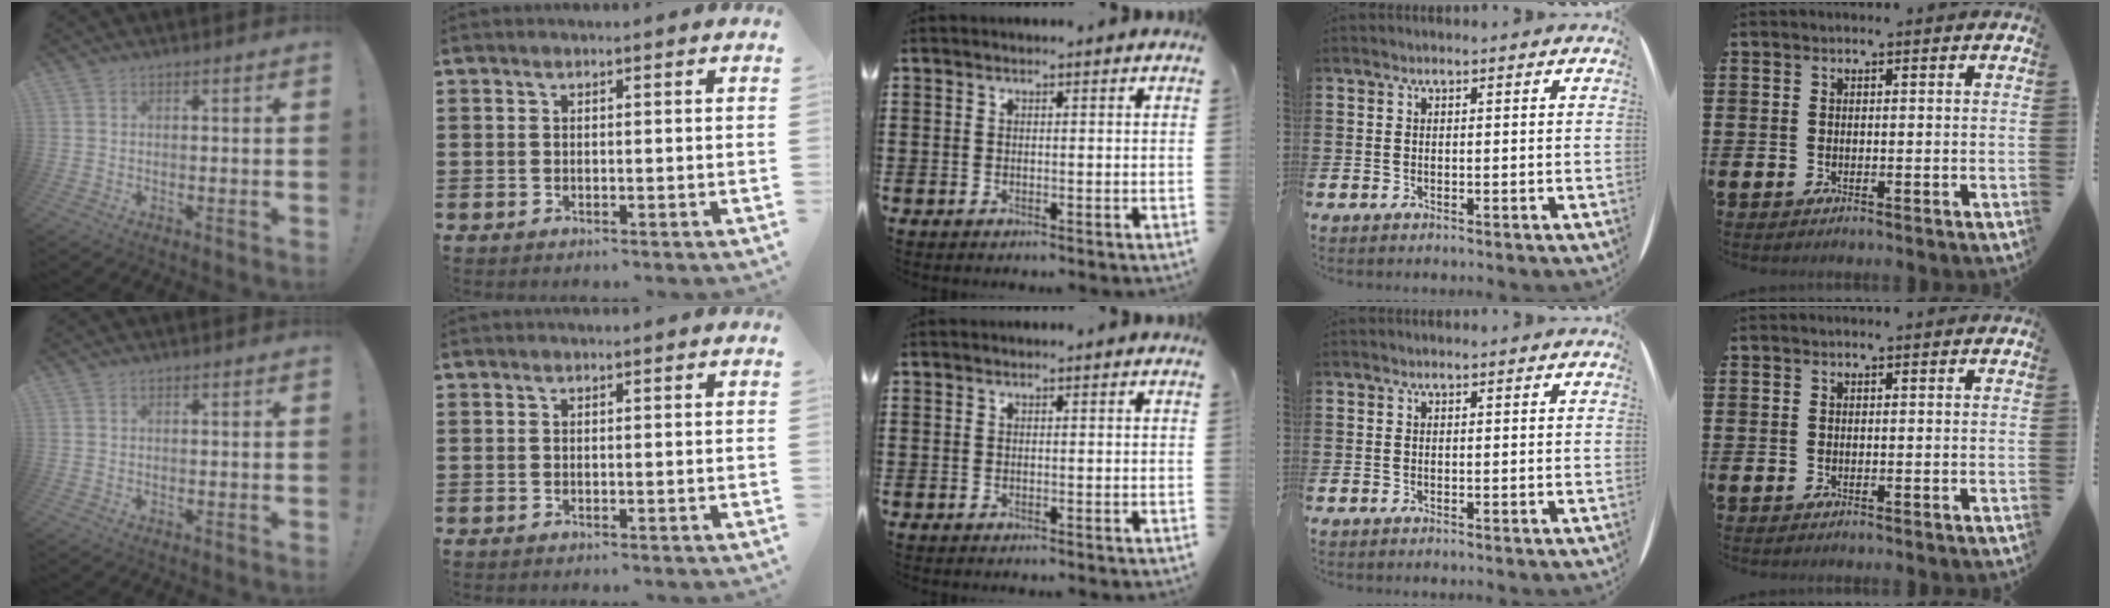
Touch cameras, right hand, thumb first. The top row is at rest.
{}